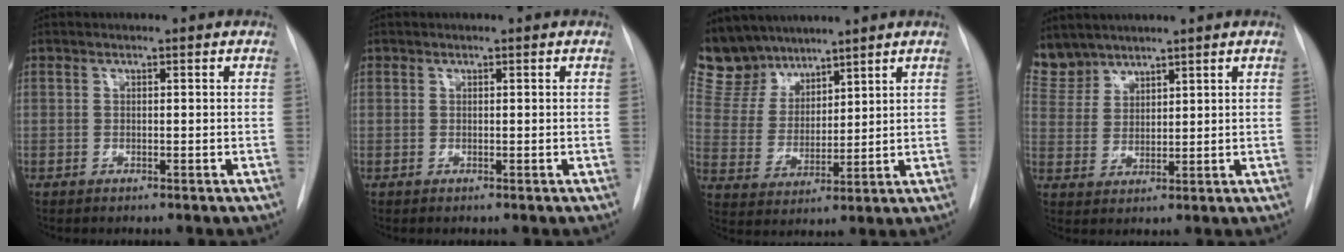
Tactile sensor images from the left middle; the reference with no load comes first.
{"total": 0.0}
{"total": 10.1, "force": [9.0, 4.3, 1.1], "torque": [-0.033, 0.011, 0.191]}
{"total": 6.3, "force": [5.8, 2.3, 0.0], "torque": [-0.001, 0.006, 0.128]}